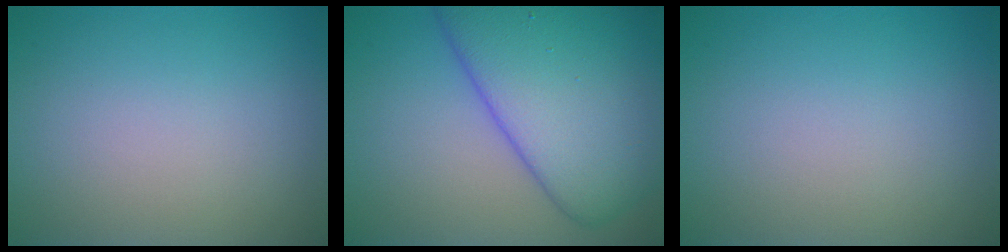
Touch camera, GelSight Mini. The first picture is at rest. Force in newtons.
{"total": 11.1, "press": 11.1, "slide": 0.5}
{"total": 0.0}